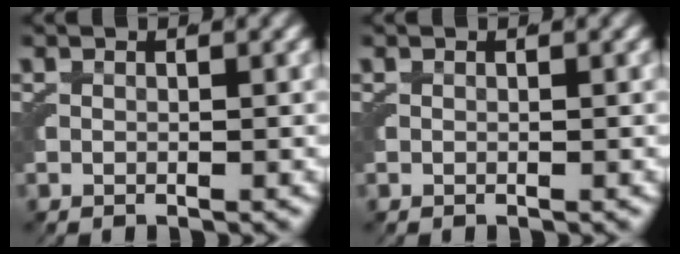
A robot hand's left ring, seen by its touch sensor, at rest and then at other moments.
{"total": 0.0}